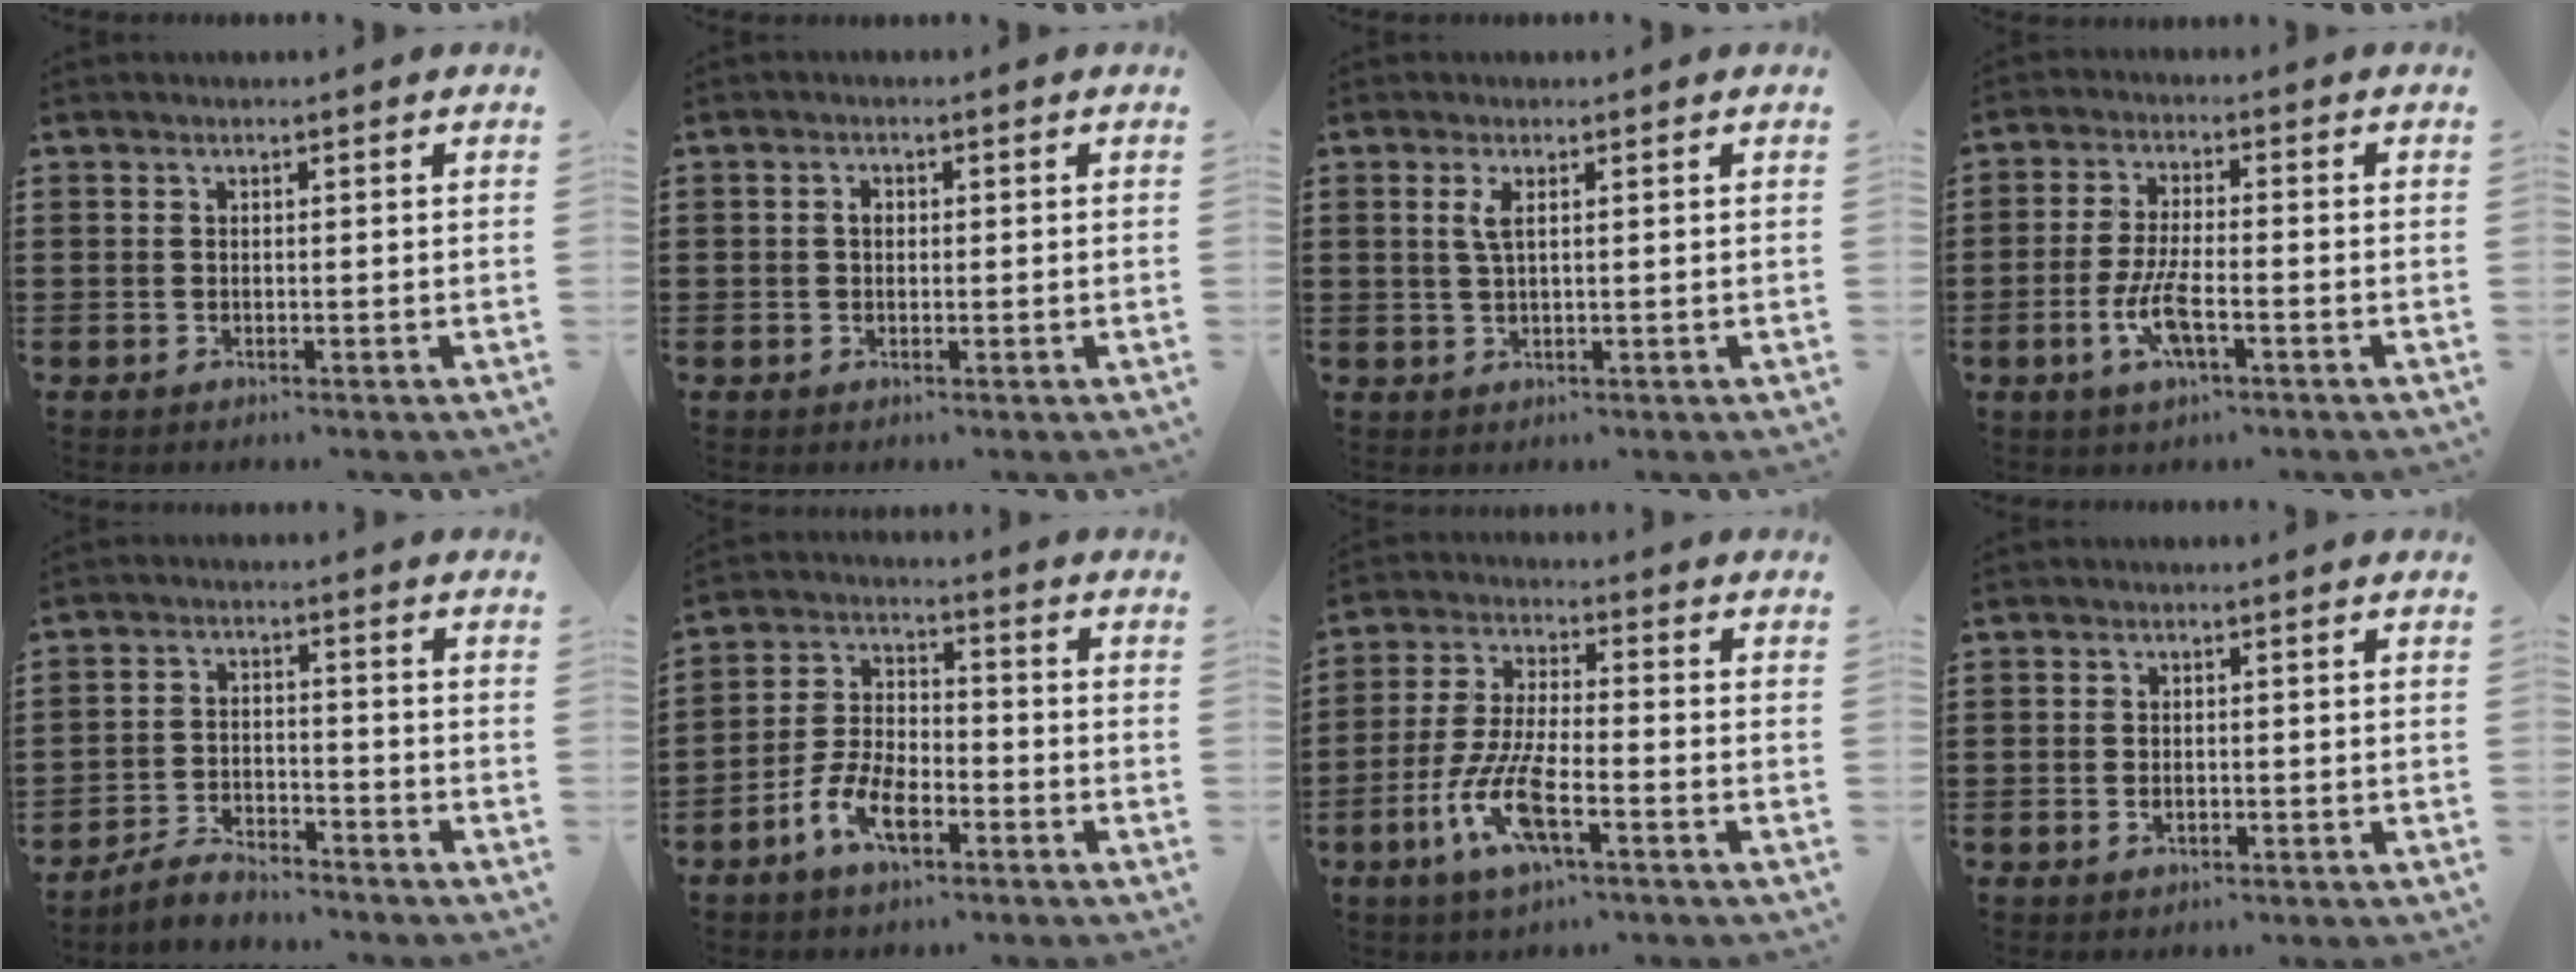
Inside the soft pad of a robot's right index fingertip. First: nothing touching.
{"total": 1.4, "force": [0.1, 0.9, 1.0], "torque": [-0.021, 0.007, 0.000]}
{"total": 2.1, "force": [0.7, 0.4, 2.0], "torque": [-0.041, 0.002, 0.010]}
{"total": 6.2, "force": [-2.4, 1.6, 5.5], "torque": [-0.123, -0.012, -0.048]}
{"total": 4.3, "force": [-4.1, 0.9, 0.8], "torque": [-0.023, 0.009, -0.086]}
{"total": 7.6, "force": [-4.1, 3.5, 5.3], "torque": [-0.128, 0.001, -0.083]}
{"total": 9.3, "force": [-4.4, 2.3, 7.9], "torque": [-0.186, -0.014, -0.085]}
{"total": 1.0, "force": [-0.2, 0.6, 0.8], "torque": [-0.016, 0.001, -0.005]}